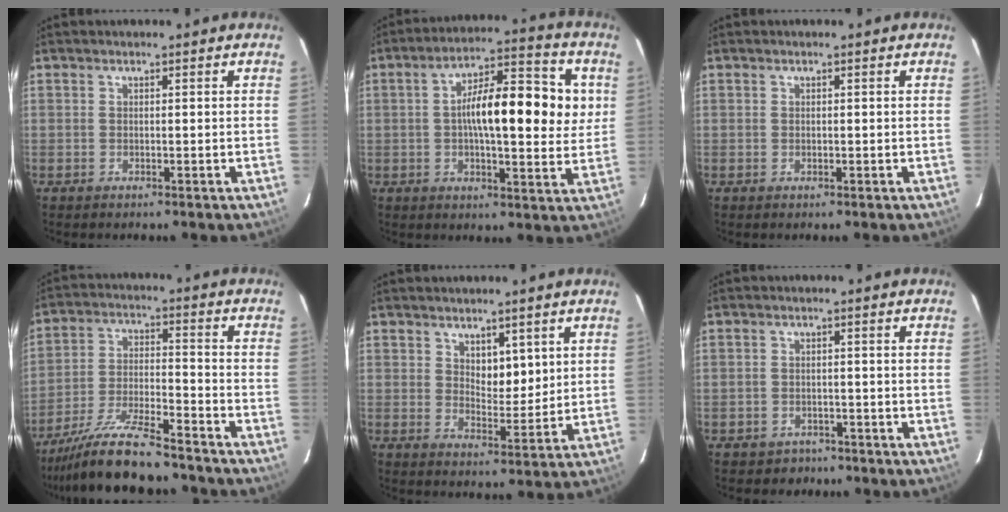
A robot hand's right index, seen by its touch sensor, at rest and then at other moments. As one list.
[{"total": 15.7, "force": [2.5, 5.4, 14.6], "torque": [-0.235, 0.023, 0.028]}, {"total": 0.0}, {"total": 15.7, "force": [-13.8, 2.1, 7.2], "torque": [-0.151, -0.023, -0.233]}, {"total": 5.3, "force": [2.9, 3.0, 3.3], "torque": [-0.043, -0.007, 0.051]}, {"total": 4.0, "force": [-2.7, 2.9, 0.2], "torque": [-0.014, 0.012, -0.036]}]